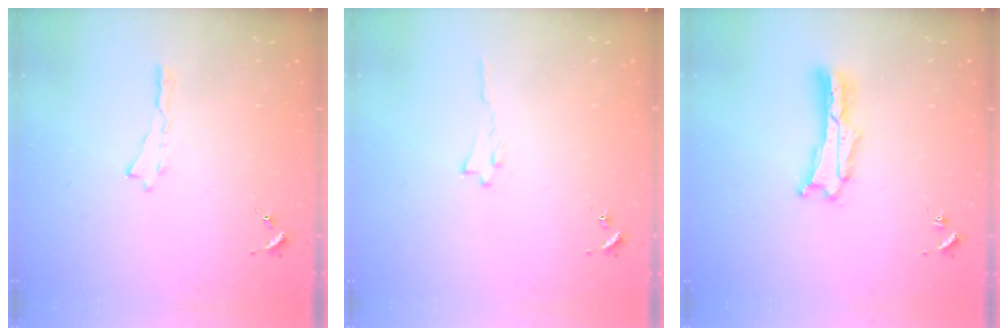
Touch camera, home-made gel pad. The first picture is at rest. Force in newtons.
{"total": 0.6, "press": 0.6, "slide": 0.1}
{"total": 1.4, "press": 1.3, "slide": 0.2}